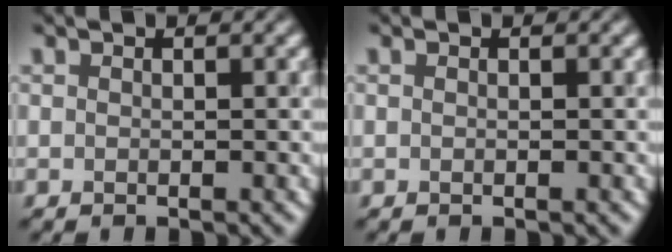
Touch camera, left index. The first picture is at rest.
{"total": 0.0}